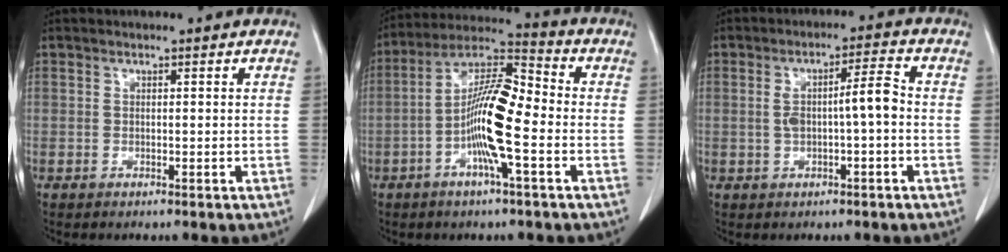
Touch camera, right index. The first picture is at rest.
{"total": 12.1, "force": [-2.7, 1.7, 11.7], "torque": [-0.219, 0.016, -0.056]}
{"total": 5.6, "force": [-0.3, 0.8, 5.6], "torque": [-0.096, 0.022, 0.001]}